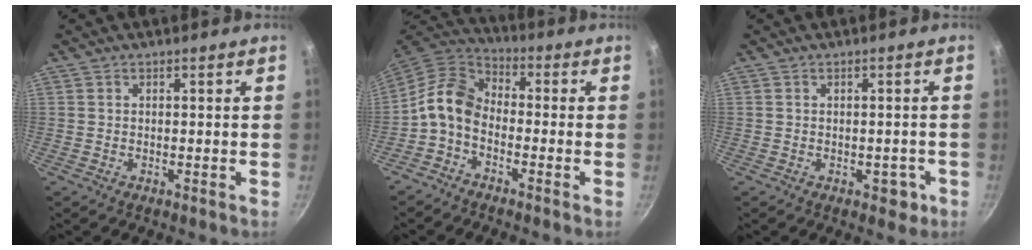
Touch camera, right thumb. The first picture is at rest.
{"total": 8.7, "force": [-2.5, 6.0, 5.8], "torque": [-0.112, 0.045, -0.068]}
{"total": 3.0, "force": [-1.1, 2.0, 1.9], "torque": [0.002, 0.014, -0.005]}